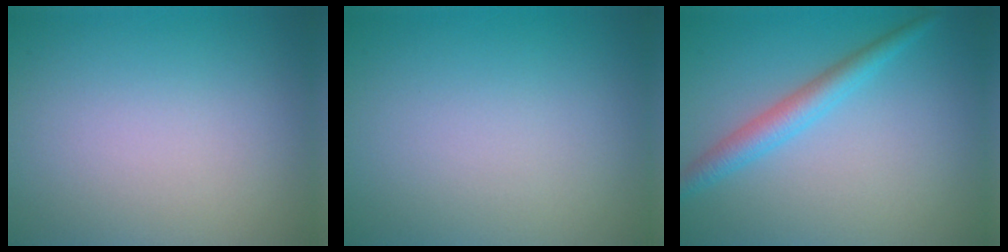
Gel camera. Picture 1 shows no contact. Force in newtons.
{"total": 0.0}
{"total": 2.9, "press": 2.9, "slide": 0.1}